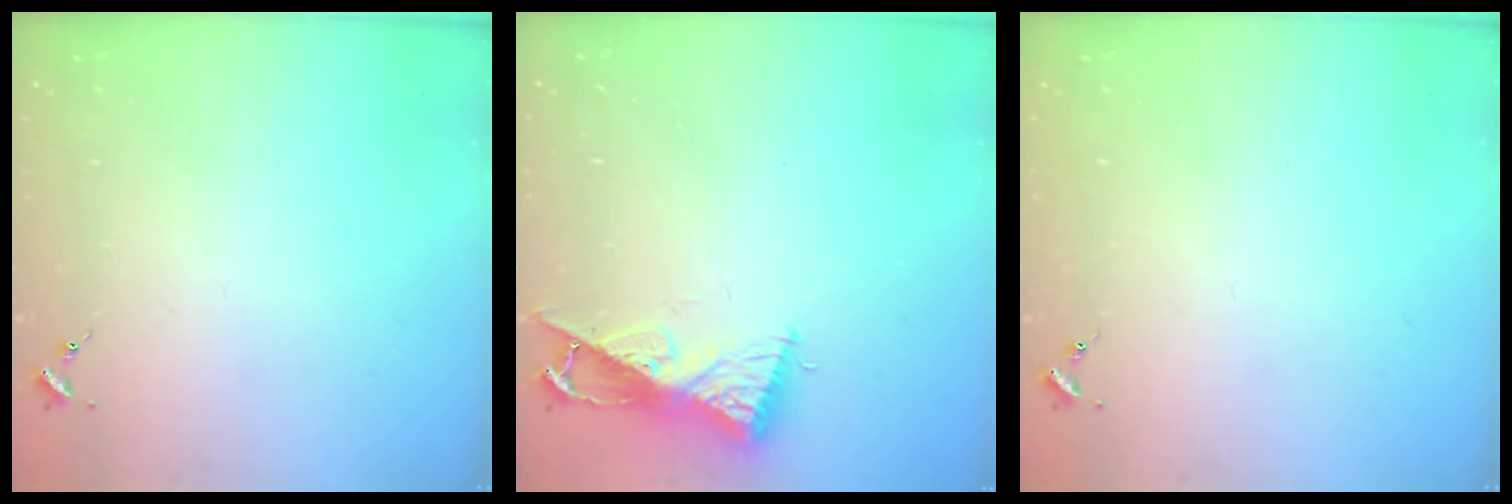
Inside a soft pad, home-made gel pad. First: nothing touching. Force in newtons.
{"total": 8.9, "press": 8.9, "slide": 0.3}
{"total": 0.0}